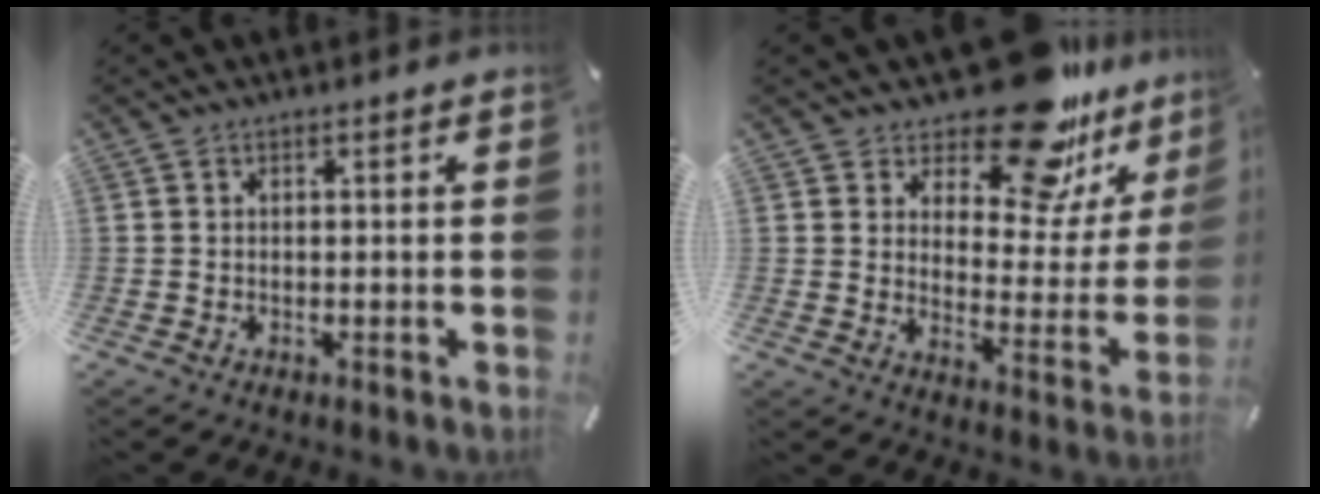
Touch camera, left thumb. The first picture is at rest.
{"total": 18.5, "force": [15.0, 7.0, 8.2], "torque": [-0.121, -0.121, 0.252]}